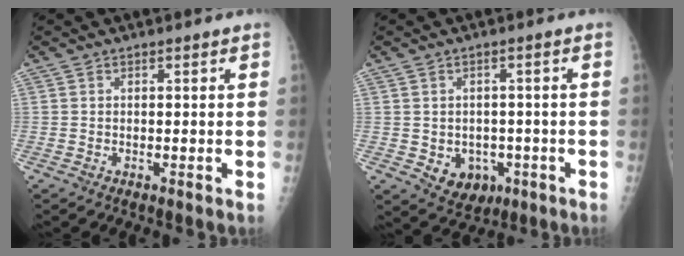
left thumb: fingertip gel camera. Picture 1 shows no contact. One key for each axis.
{"total": 6.8, "fx": -1.9, "fy": 5.5, "fz": 3.4, "tx": -0.026, "ty": 0.011, "tz": -0.012}